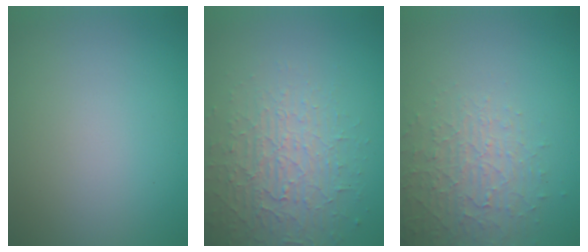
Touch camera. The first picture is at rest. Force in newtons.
{"total": 4.0, "press": 3.7, "slide": 1.4}
{"total": 4.1, "press": 4.0, "slide": 0.9}